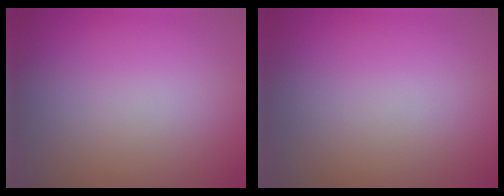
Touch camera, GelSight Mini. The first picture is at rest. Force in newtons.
{"total": 0.0}